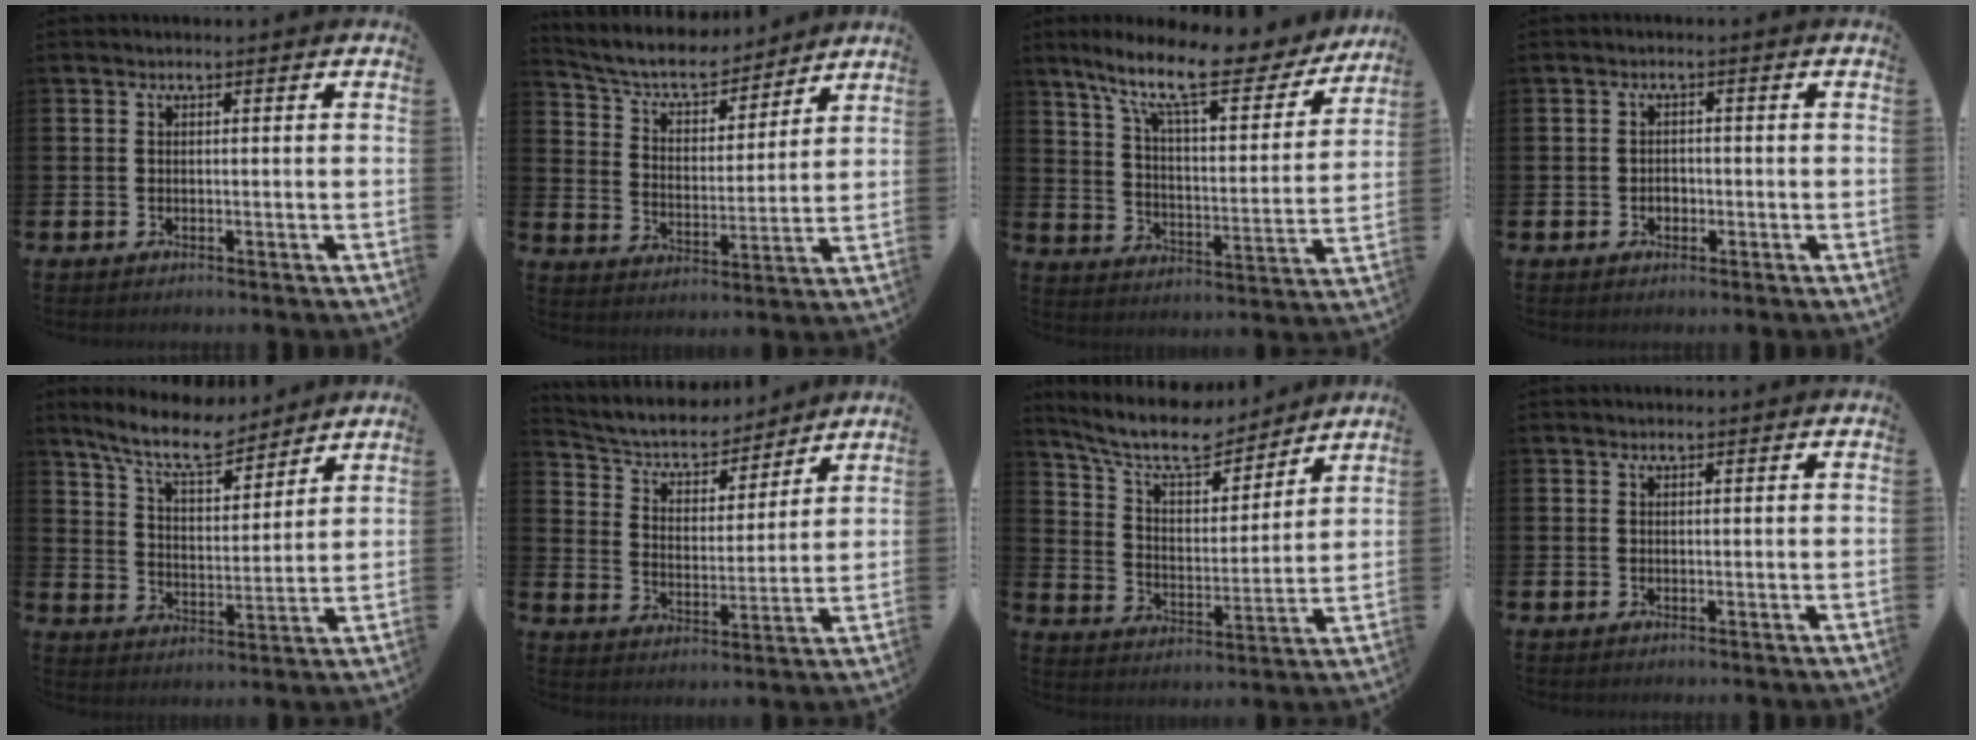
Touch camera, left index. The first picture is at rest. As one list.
[{"total": 7.2, "force": [6.5, 2.2, 1.9], "torque": [-0.071, -0.047, 0.110]}, {"total": 12.5, "force": [9.7, 3.2, 7.2], "torque": [-0.156, -0.053, 0.160]}, {"total": 1.5, "force": [-0.5, 1.2, 0.7], "torque": [-0.015, 0.005, -0.012]}, {"total": 9.4, "force": [8.4, 2.2, 3.6], "torque": [-0.099, -0.040, 0.151]}, {"total": 6.6, "force": [6.0, 2.3, 1.3], "torque": [-0.059, -0.046, 0.101]}, {"total": 10.4, "force": [9.2, 2.8, 3.9], "torque": [-0.110, -0.059, 0.160]}, {"total": 0.6, "force": [0.6, 0.0, 0.1], "torque": [-0.002, 0.000, 0.010]}]